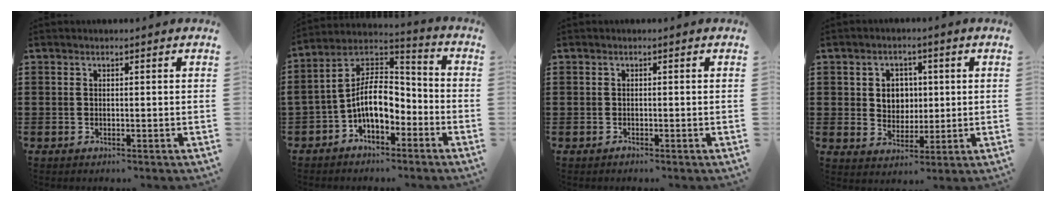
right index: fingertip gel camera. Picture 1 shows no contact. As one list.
[{"total": 8.9, "force": [-3.0, 4.9, 6.8], "torque": [-0.159, 0.001, -0.064]}, {"total": 0.6, "force": [-0.5, 0.3, -0.1], "torque": [0.002, 0.002, -0.010]}, {"total": 4.4, "force": [0.8, 4.0, 1.5], "torque": [-0.039, 0.011, 0.011]}]